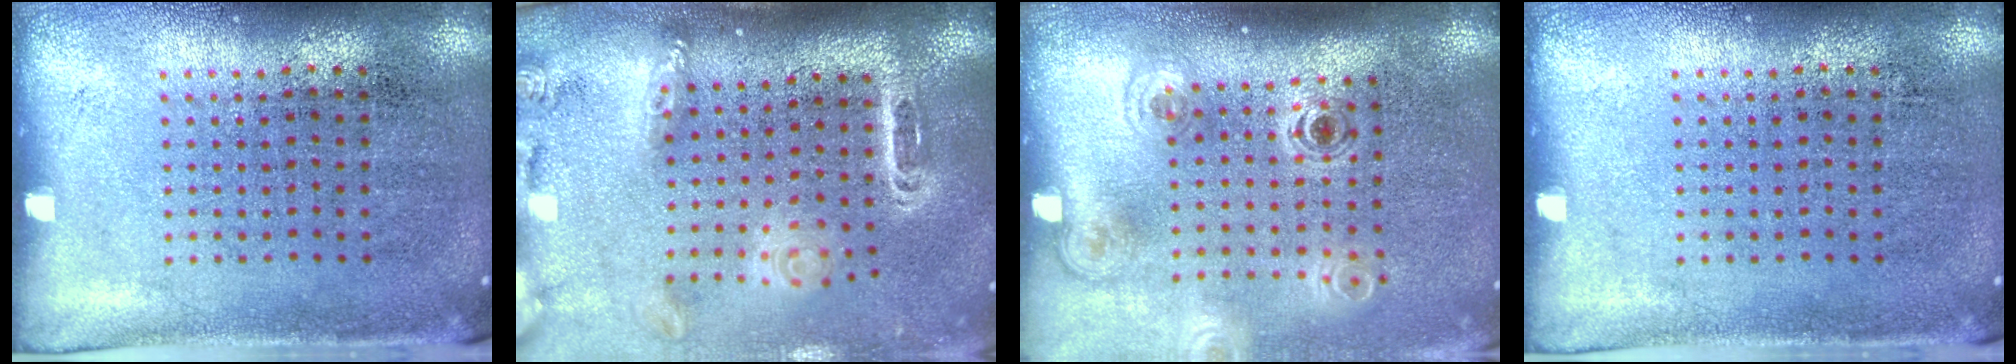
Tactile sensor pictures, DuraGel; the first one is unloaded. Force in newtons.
{"total": 2.6, "press": 1.8, "slide": 1.8}
{"total": 1.8, "press": 1.2, "slide": 1.3}
{"total": 0.0}